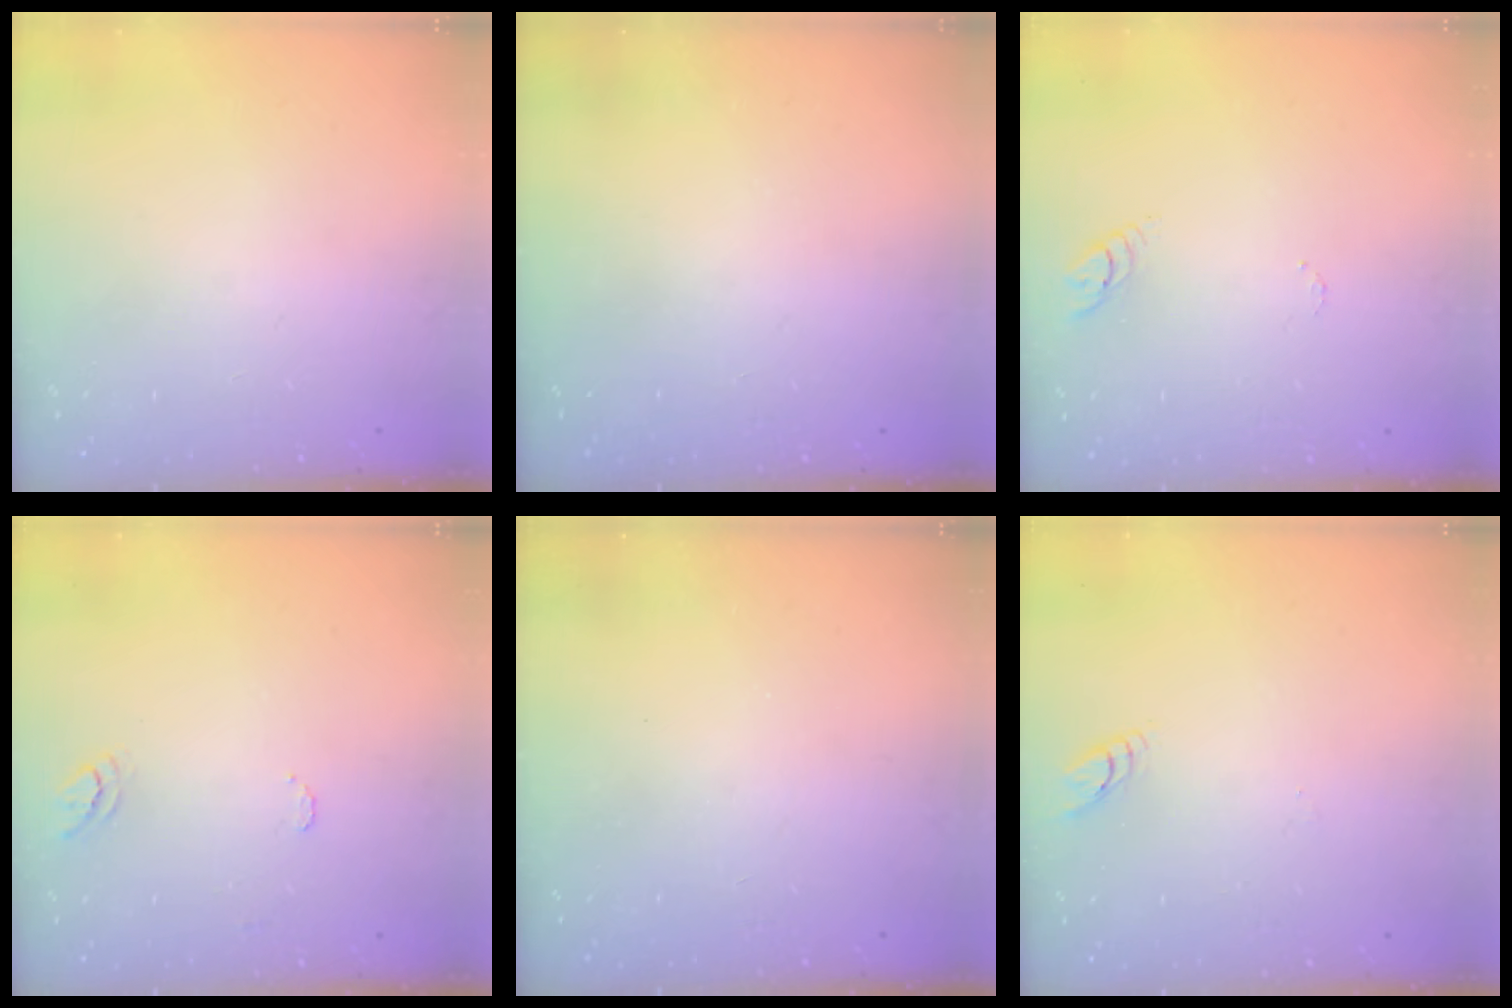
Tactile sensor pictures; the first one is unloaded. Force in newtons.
{"total": 0.0}
{"total": 2.9, "press": 2.9, "slide": 0.4}
{"total": 6.4, "press": 6.3, "slide": 0.5}
{"total": 0.0}
{"total": 2.8, "press": 2.8, "slide": 0.2}